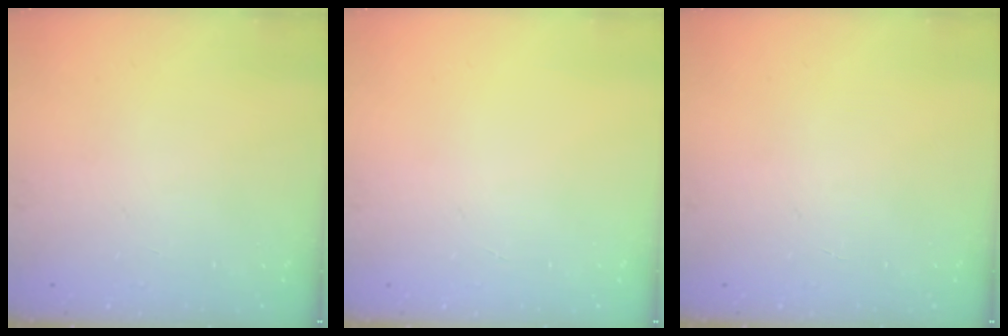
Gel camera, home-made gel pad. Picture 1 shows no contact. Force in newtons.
{"total": 0.0}
{"total": 0.0}